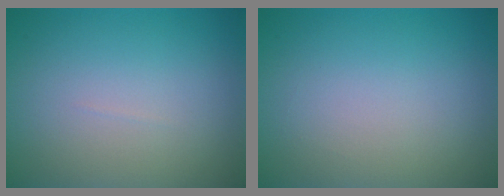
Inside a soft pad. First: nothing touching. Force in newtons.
{"total": 0.0}